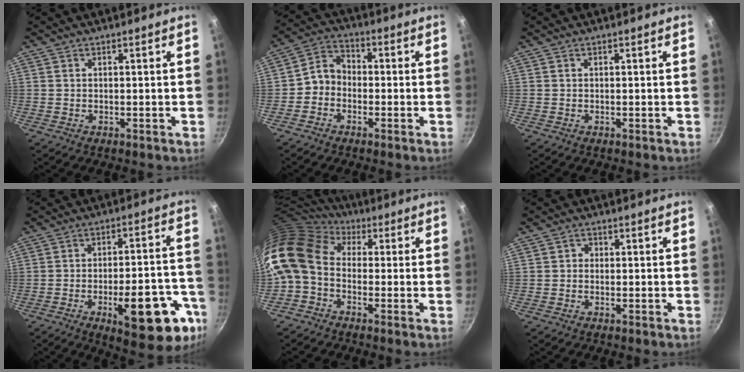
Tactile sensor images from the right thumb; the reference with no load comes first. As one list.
[{"total": 5.5, "force": [-1.6, 4.5, 2.7], "torque": [-0.029, 0.030, -0.049]}, {"total": 0.0}, {"total": 19.8, "force": [-8.7, 7.7, 16.1], "torque": [-0.160, 0.037, -0.109]}, {"total": 14.4, "force": [0.1, 10.8, 9.6], "torque": [-0.193, 0.032, -0.021]}, {"total": 1.4, "force": [-0.2, 1.3, 0.5], "torque": [-0.003, 0.003, -0.008]}]